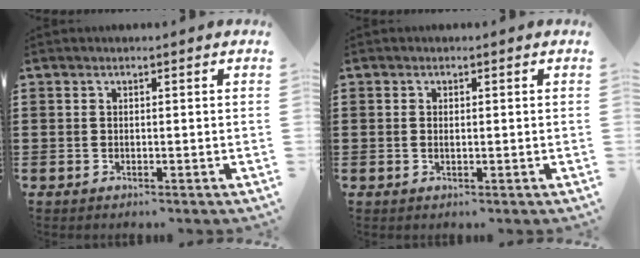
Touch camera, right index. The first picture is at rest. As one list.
[{"total": 0.9, "force": [0.0, 0.4, 0.8], "torque": [-0.018, 0.001, -0.001]}]